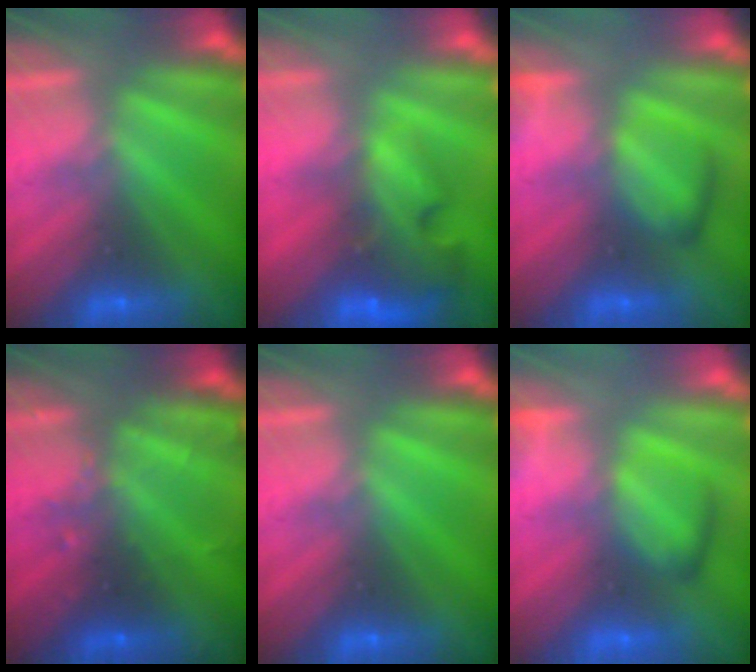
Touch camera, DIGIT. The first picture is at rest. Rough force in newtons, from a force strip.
{"total": 8.4}
{"total": 2.5}
{"total": 2.4}
{"total": 0.0}
{"total": 2.5}